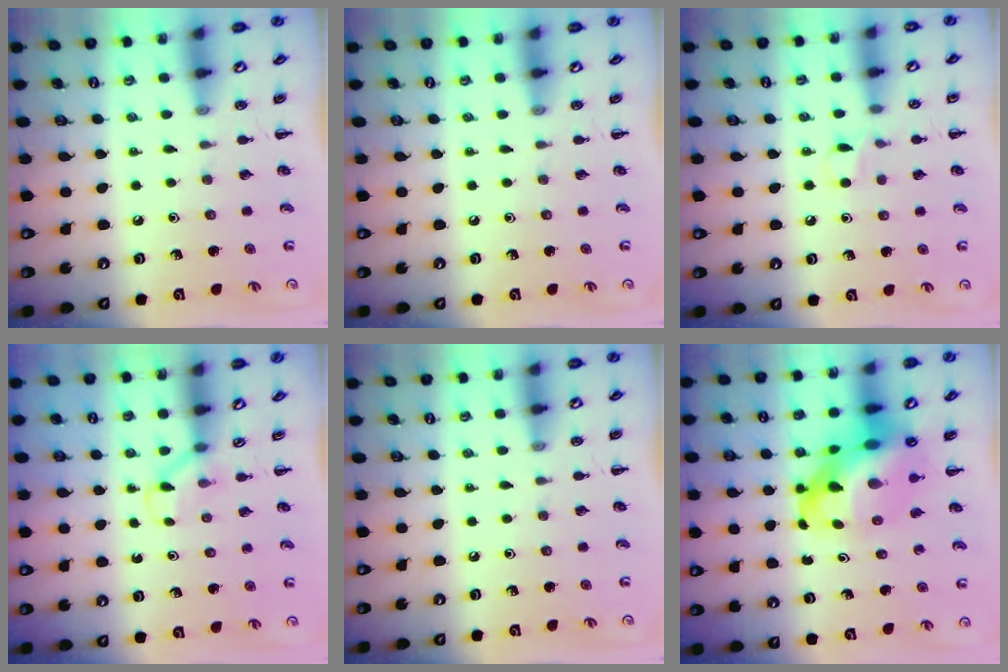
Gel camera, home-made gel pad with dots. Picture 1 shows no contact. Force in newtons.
{"total": 0.0}
{"total": 3.8, "press": 3.7, "slide": 1.0}
{"total": 3.0, "press": 2.8, "slide": 1.1}
{"total": 0.0}
{"total": 13.2, "press": 12.8, "slide": 3.5}